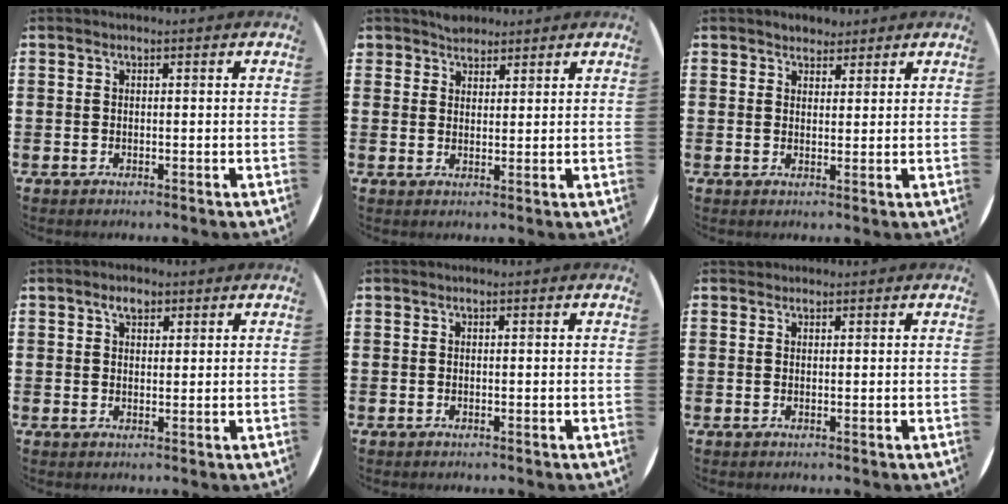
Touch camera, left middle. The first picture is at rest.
{"total": 2.5, "force": [2.3, 1.1, -0.1], "torque": [0.005, 0.002, 0.044]}
{"total": 2.2, "force": [2.0, 0.8, 0.0], "torque": [0.005, 0.000, 0.038]}
{"total": 2.5, "force": [1.7, 1.3, 1.2], "torque": [-0.018, 0.004, 0.029]}
{"total": 0.0}
{"total": 0.5, "force": [0.5, 0.2, -0.1], "torque": [0.003, 0.004, 0.009]}